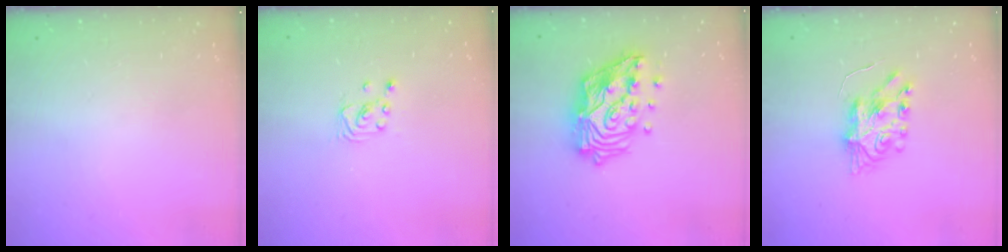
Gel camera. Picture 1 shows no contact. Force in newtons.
{"total": 1.7, "press": 1.6, "slide": 0.1}
{"total": 17.5, "press": 17.3, "slide": 2.1}
{"total": 7.4, "press": 7.4, "slide": 0.4}